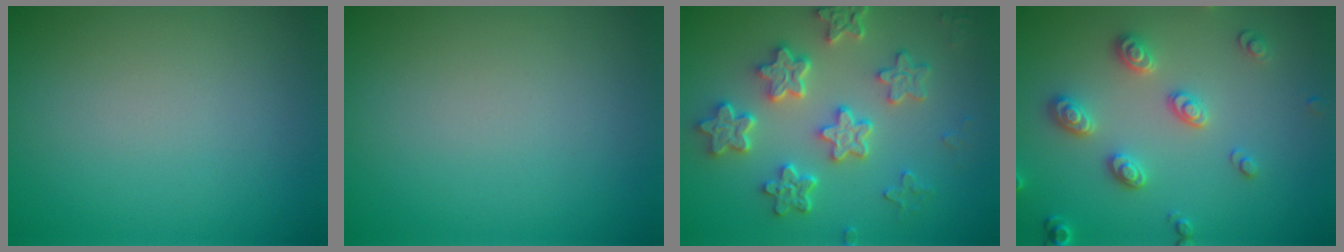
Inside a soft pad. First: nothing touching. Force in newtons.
{"total": 0.0}
{"total": 5.7, "press": 4.6, "slide": 3.4}
{"total": 3.1, "press": 3.0, "slide": 0.5}